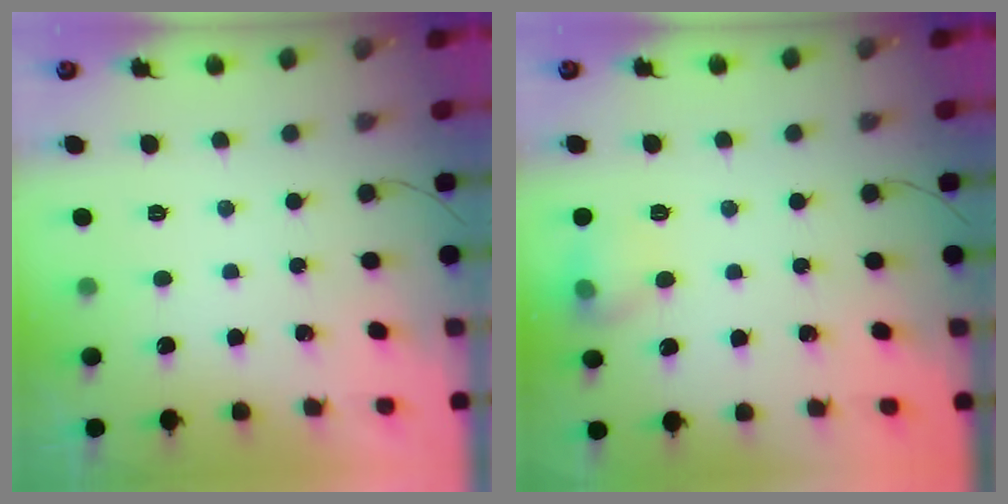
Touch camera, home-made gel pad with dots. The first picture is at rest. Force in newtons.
{"total": 7.6, "press": 7.6, "slide": 1.0}